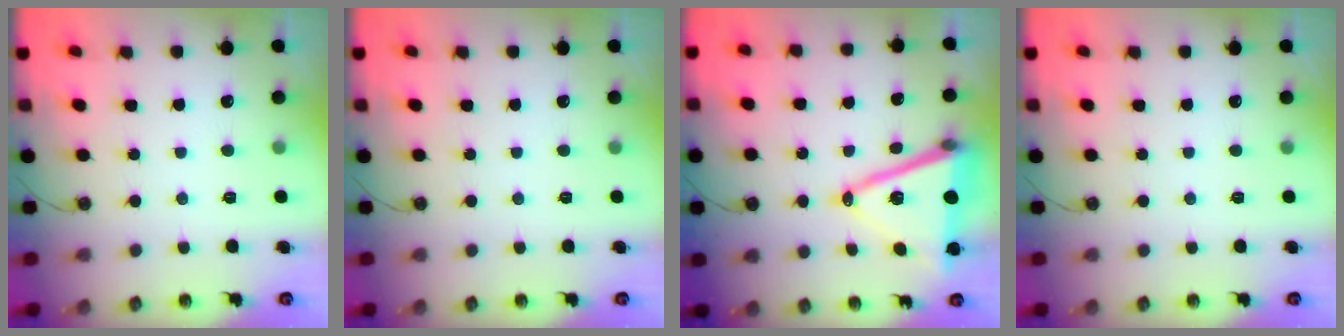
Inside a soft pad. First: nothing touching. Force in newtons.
{"total": 0.0}
{"total": 16.6, "press": 16.2, "slide": 3.7}
{"total": 0.0}